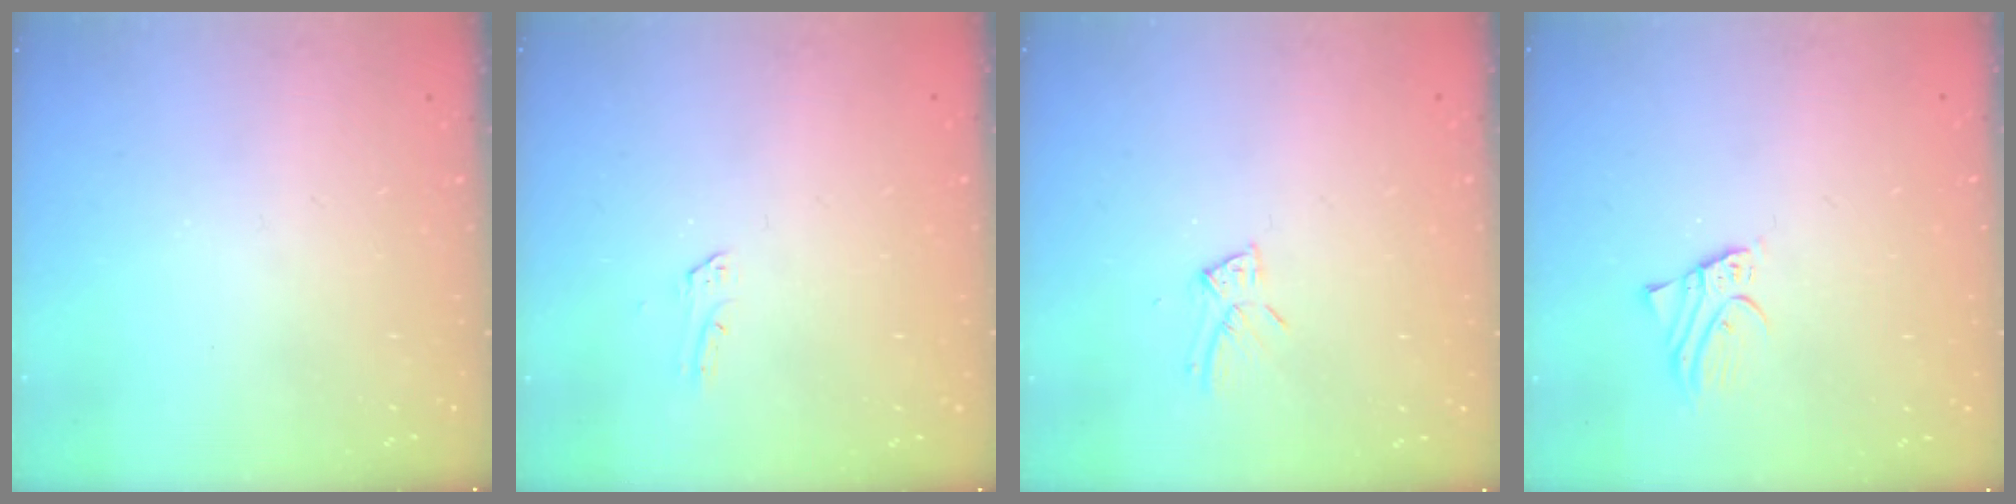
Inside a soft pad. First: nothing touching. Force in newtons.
{"total": 1.6, "press": 1.6, "slide": 0.2}
{"total": 7.2, "press": 7.2, "slide": 0.6}
{"total": 2.1, "press": 2.1, "slide": 0.1}